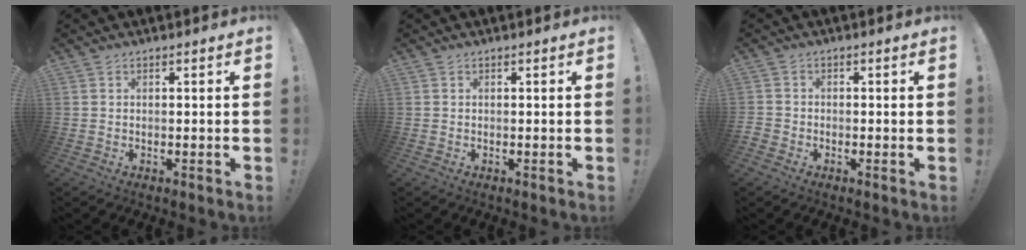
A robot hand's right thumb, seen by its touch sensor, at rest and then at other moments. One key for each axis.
{"total": 0.0}
{"total": 1.7, "fx": -1.2, "fy": 1.1, "fz": 0.7, "tx": -0.008, "ty": 0.006, "tz": -0.022}